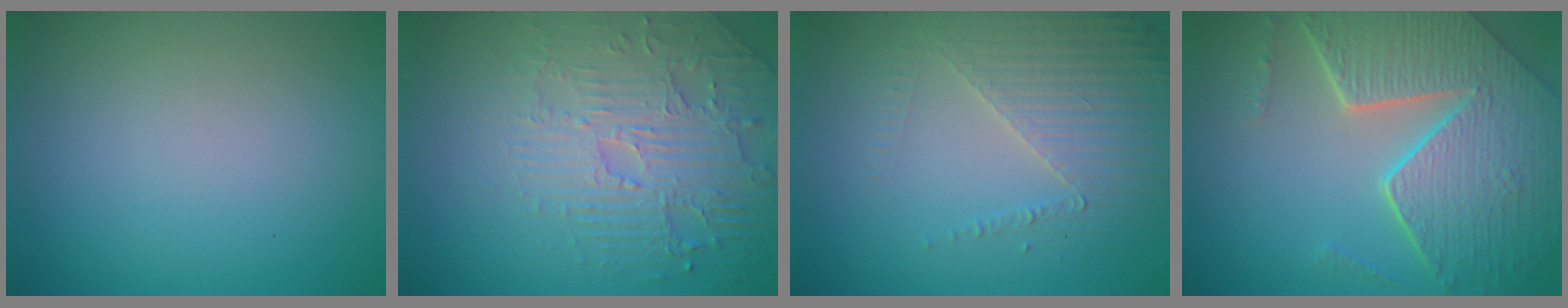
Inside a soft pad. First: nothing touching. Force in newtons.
{"total": 4.4, "press": 4.2, "slide": 1.4}
{"total": 4.5, "press": 3.2, "slide": 3.1}
{"total": 8.2, "press": 5.9, "slide": 5.7}